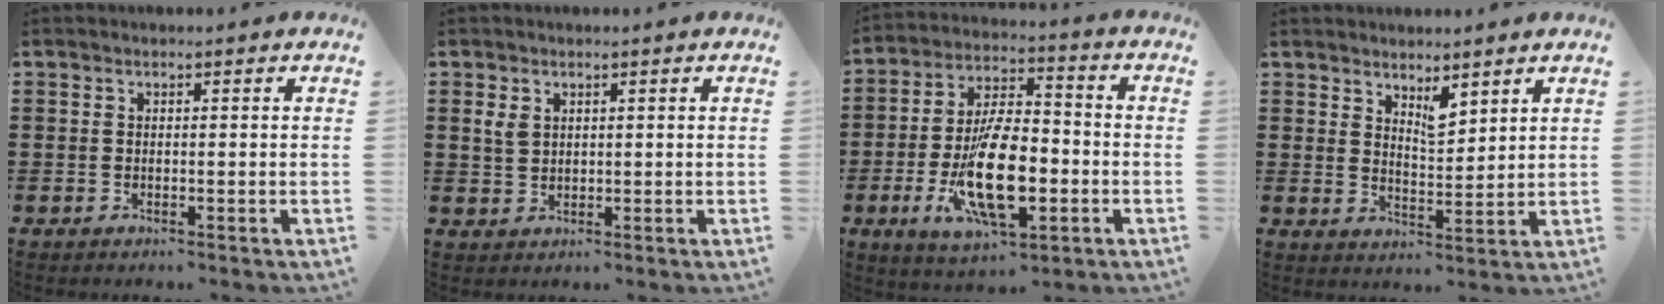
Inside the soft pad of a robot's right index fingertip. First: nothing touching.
{"total": 2.4, "force": [1.0, 1.7, 1.4], "torque": [-0.033, 0.007, 0.019]}
{"total": 14.7, "force": [-3.8, 6.2, 12.8], "torque": [-0.245, -0.012, -0.068]}
{"total": 4.2, "force": [3.6, 1.3, 1.7], "torque": [-0.033, -0.008, 0.063]}